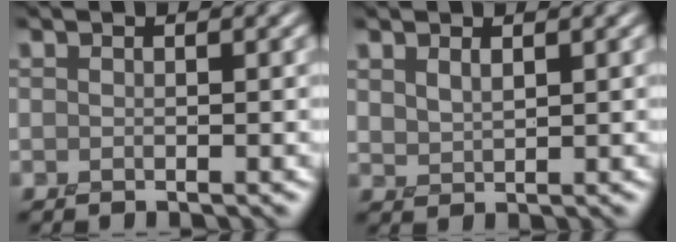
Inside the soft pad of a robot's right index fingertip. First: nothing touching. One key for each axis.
{"total": 1.4, "fx": 0.9, "fy": 0.6, "fz": 0.9, "tx": -0.023, "ty": -0.006, "tz": 0.023}